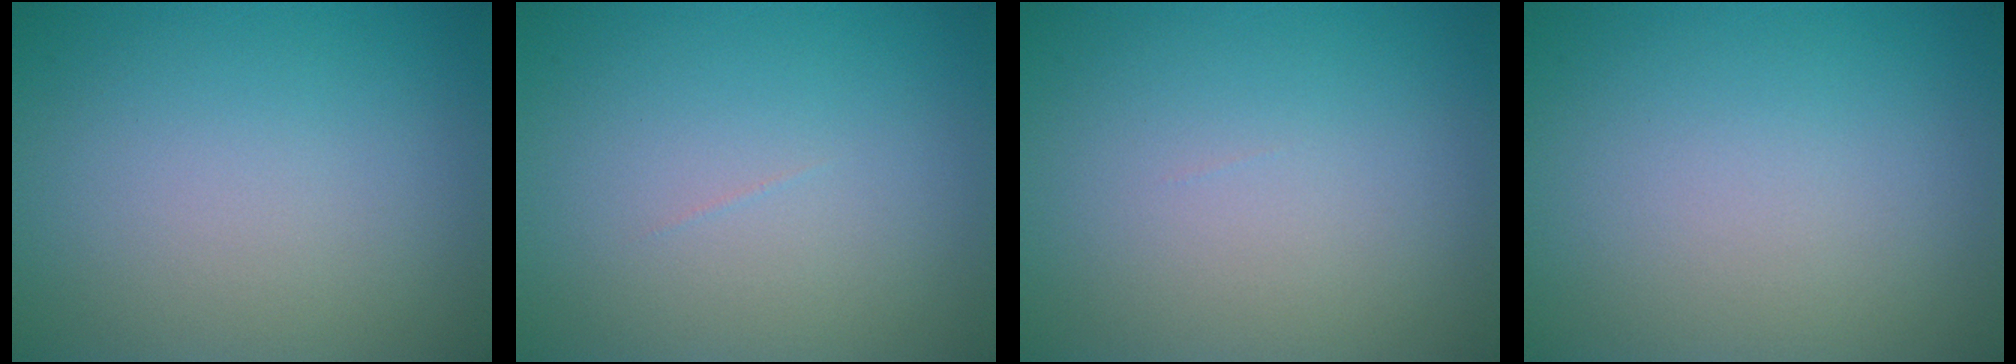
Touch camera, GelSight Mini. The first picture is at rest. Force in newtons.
{"total": 0.0}
{"total": 0.0}
{"total": 0.0}